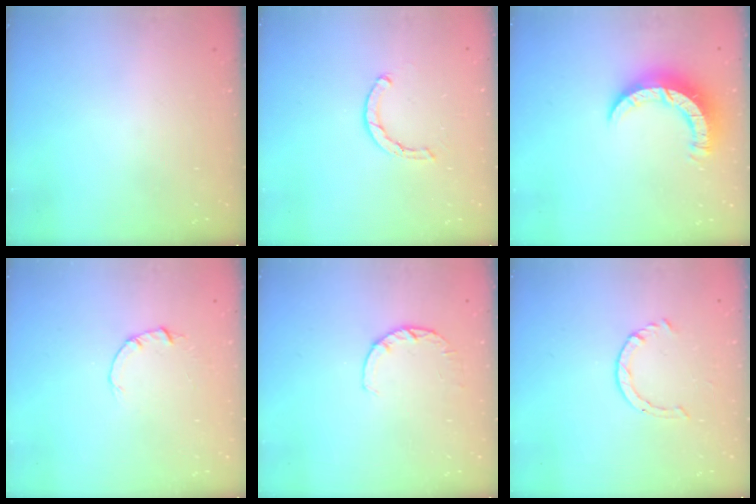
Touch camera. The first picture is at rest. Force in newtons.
{"total": 1.6, "press": 1.6, "slide": 0.1}
{"total": 9.6, "press": 9.5, "slide": 1.2}
{"total": 2.0, "press": 2.0, "slide": 0.3}
{"total": 3.0, "press": 2.9, "slide": 0.4}
{"total": 3.0, "press": 2.9, "slide": 0.3}